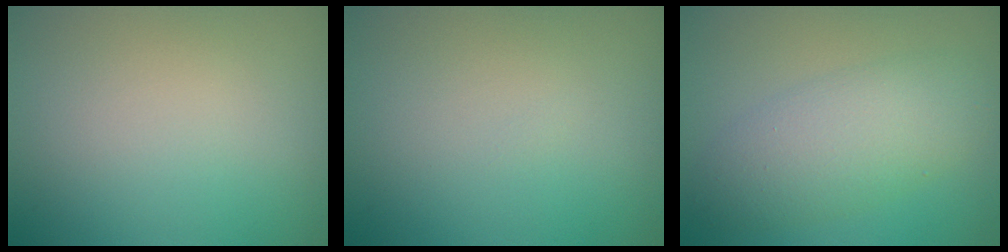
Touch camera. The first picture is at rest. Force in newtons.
{"total": 0.0}
{"total": 5.3, "press": 5.3, "slide": 0.0}